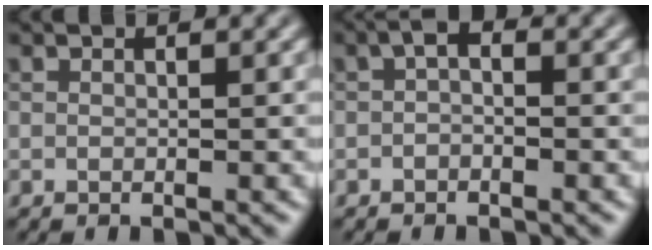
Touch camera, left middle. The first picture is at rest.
{"total": 1.0, "force": [-0.5, 0.5, 0.8], "torque": [-0.018, 0.003, -0.011]}